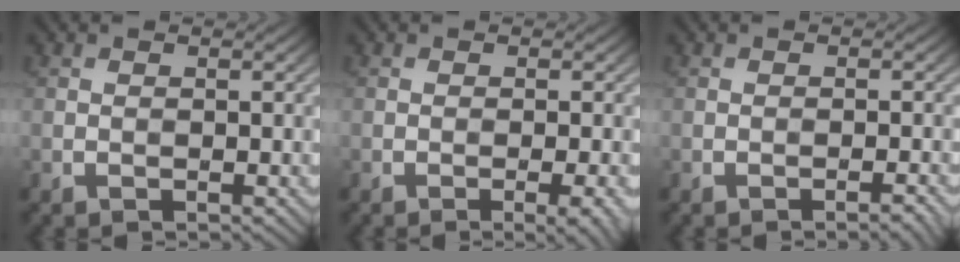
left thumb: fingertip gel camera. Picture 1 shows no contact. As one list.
[{"total": 3.2, "force": [-1.3, 0.7, 2.8], "torque": [-0.036, 0.005, -0.020]}, {"total": 1.6, "force": [-1.0, 0.2, 1.3], "torque": [-0.014, 0.005, -0.017]}]